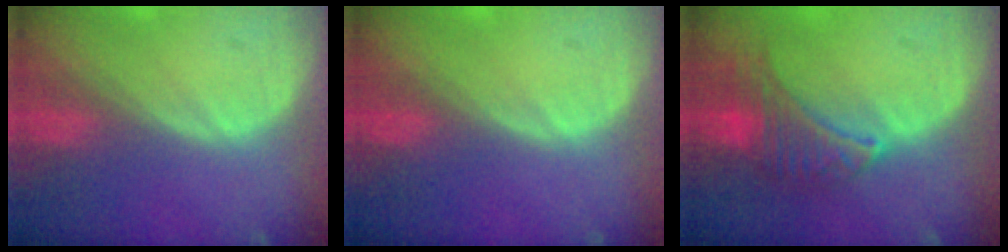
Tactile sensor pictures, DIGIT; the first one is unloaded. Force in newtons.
{"total": 0.0}
{"total": 6.9, "press": 6.8, "slide": 1.2}